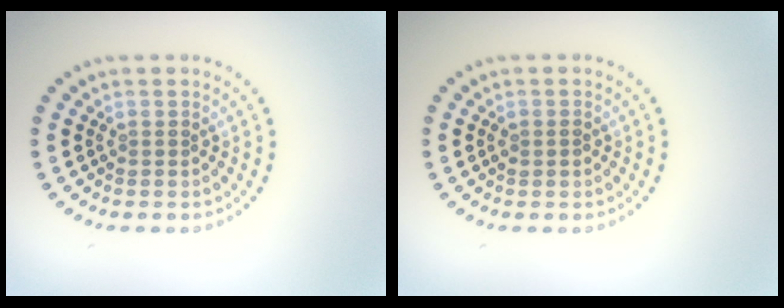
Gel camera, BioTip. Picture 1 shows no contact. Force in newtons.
{"total": 0.8, "press": 0.8, "slide": 0.1}